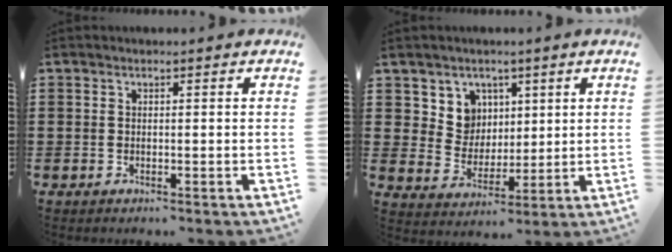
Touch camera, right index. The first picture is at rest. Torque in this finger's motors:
{"motor_torque": [0.15, -0.01, 0.13, 0.02]}